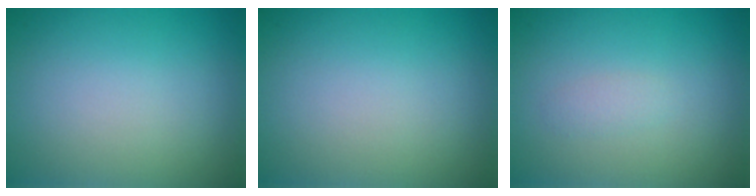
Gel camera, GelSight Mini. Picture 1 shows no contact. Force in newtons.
{"total": 0.0}
{"total": 0.8, "press": 0.8, "slide": 0.1}